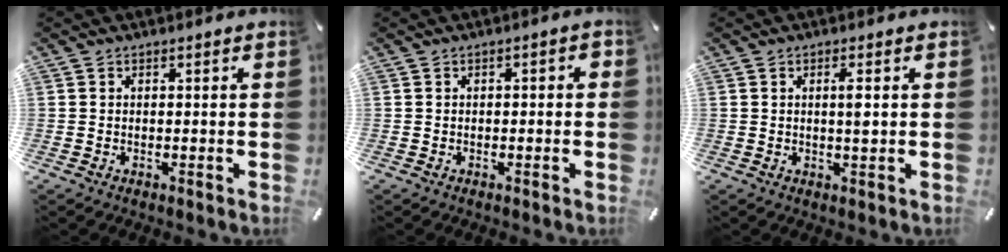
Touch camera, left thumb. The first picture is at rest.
{"total": 1.4, "force": [-0.9, 0.7, 0.8], "torque": [-0.014, 0.005, -0.018]}
{"total": 2.9, "force": [0.5, 0.4, 2.9], "torque": [-0.049, -0.005, 0.004]}